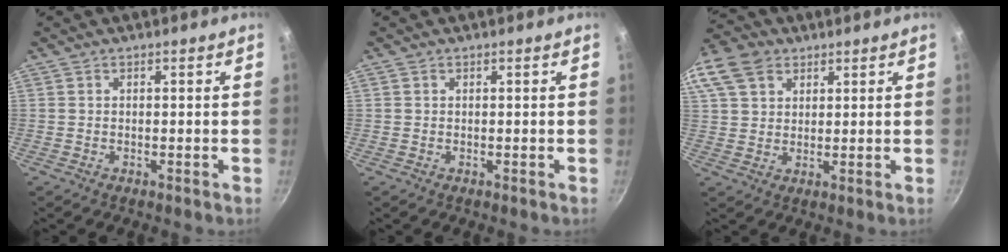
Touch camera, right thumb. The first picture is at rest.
{"total": 0.0}
{"total": 14.8, "force": [7.3, 10.6, 7.3], "torque": [-0.164, 0.022, 0.135]}